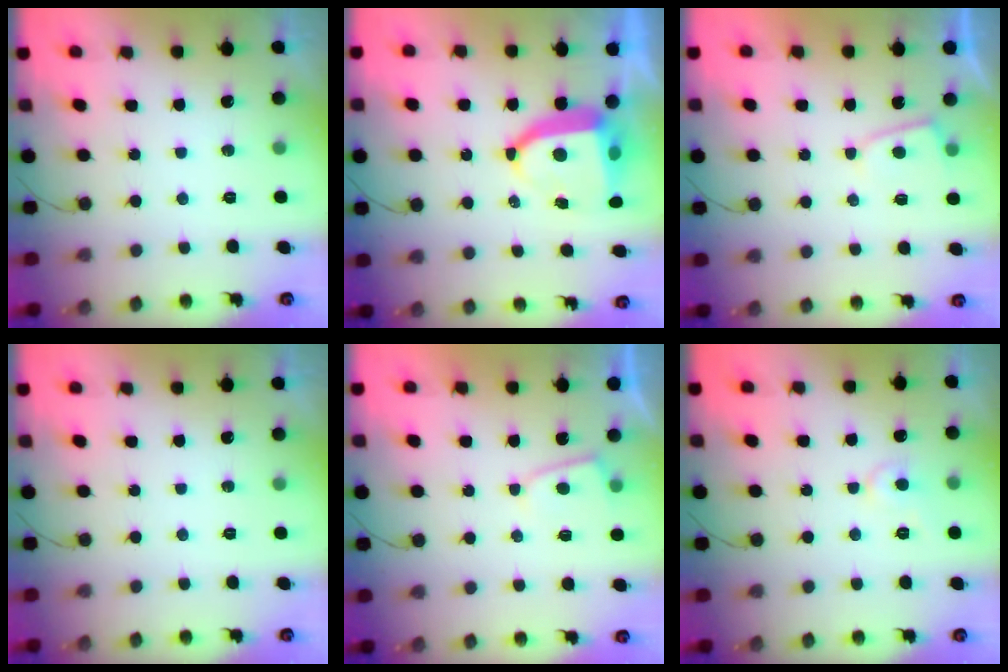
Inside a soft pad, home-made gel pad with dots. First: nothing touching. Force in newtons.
{"total": 9.6, "press": 9.6, "slide": 1.0}
{"total": 3.3, "press": 3.2, "slide": 0.4}
{"total": 0.0}
{"total": 3.3, "press": 3.2, "slide": 0.4}
{"total": 4.8, "press": 4.8, "slide": 0.5}